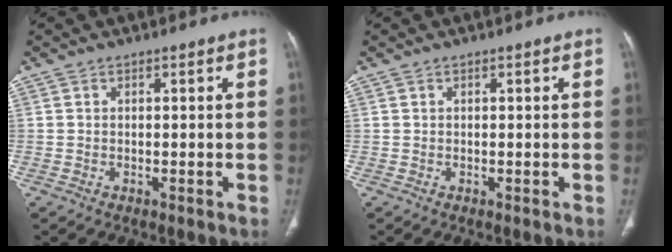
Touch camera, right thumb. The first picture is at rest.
{"total": 0.0}